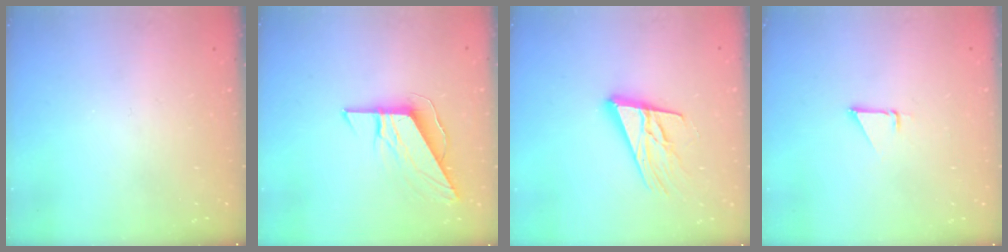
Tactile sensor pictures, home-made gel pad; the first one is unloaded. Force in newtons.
{"total": 8.8, "press": 8.8, "slide": 0.4}
{"total": 17.0, "press": 16.5, "slide": 4.2}
{"total": 1.5, "press": 1.5, "slide": 0.1}